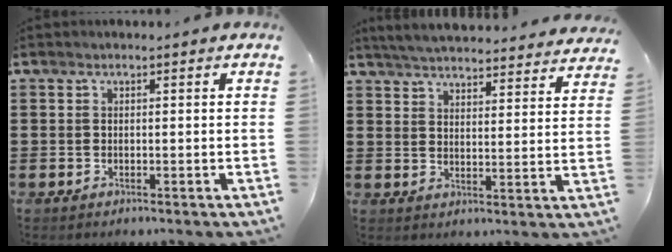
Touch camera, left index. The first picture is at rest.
{"total": 5.1, "force": [5.0, -0.3, 0.9], "torque": [-0.038, -0.031, 0.087]}